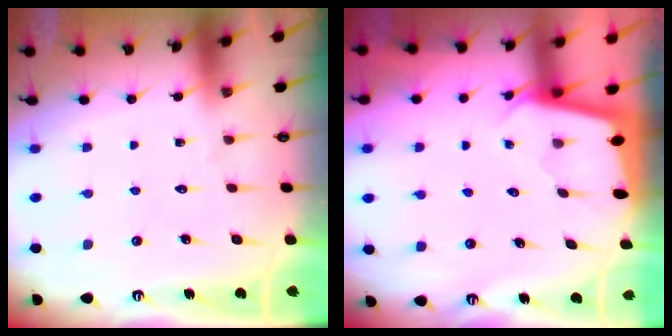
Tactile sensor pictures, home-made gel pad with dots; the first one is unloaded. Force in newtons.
{"total": 1.9, "press": 1.9, "slide": 0.1}